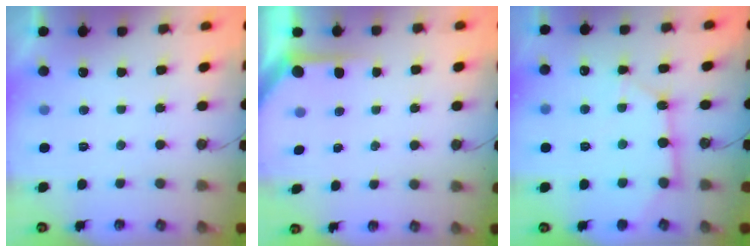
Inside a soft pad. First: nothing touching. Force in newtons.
{"total": 2.8, "press": 2.8, "slide": 0.2}
{"total": 10.0, "press": 10.0, "slide": 1.0}